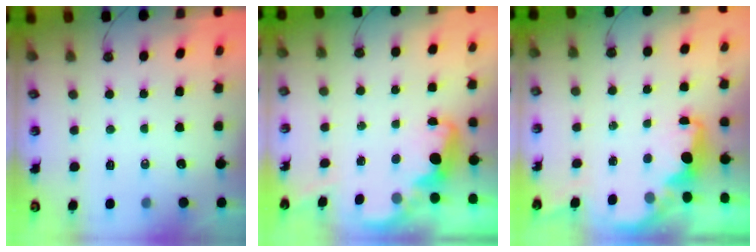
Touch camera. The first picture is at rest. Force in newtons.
{"total": 2.6, "press": 2.5, "slide": 0.8}
{"total": 2.2, "press": 2.0, "slide": 0.8}